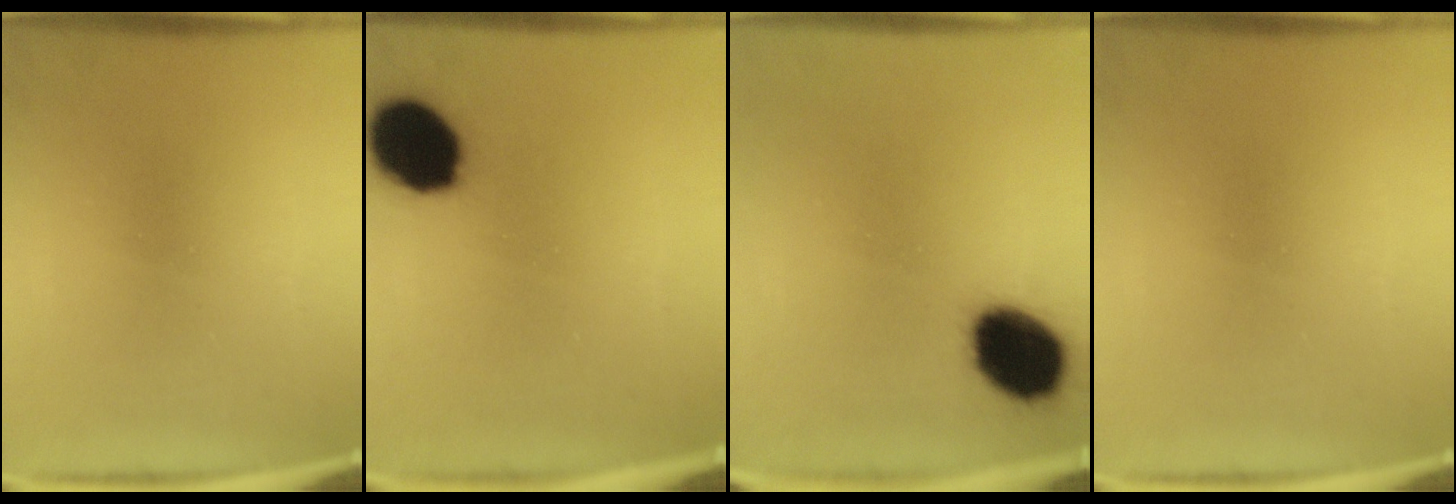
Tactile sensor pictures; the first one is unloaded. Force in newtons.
{"total": 14.4}
{"total": 14.7}
{"total": 0.0}